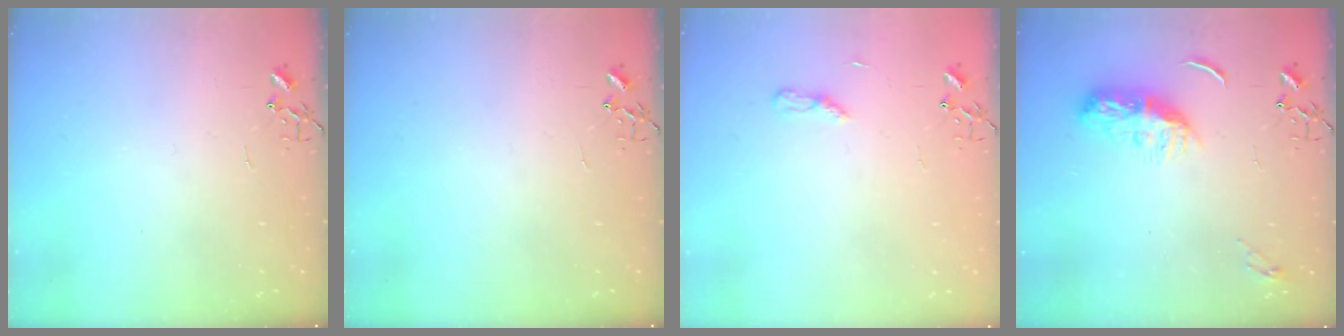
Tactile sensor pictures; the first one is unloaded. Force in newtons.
{"total": 0.0}
{"total": 3.8, "press": 3.8, "slide": 0.4}
{"total": 10.1, "press": 10.1, "slide": 0.1}